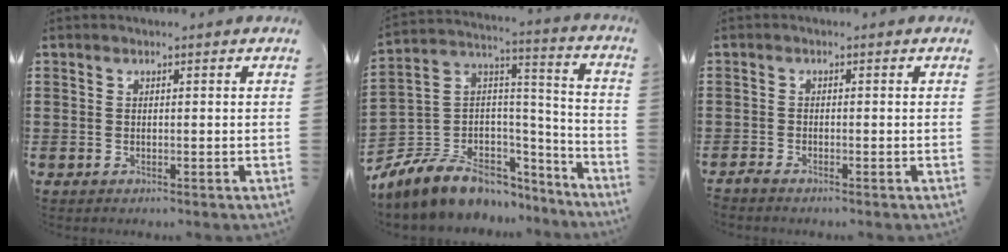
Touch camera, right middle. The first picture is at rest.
{"total": 9.0, "force": [-7.0, 4.9, 2.7], "torque": [-0.093, -0.005, -0.142]}
{"total": 1.1, "force": [-1.0, 0.0, 0.3], "torque": [-0.017, -0.006, -0.022]}